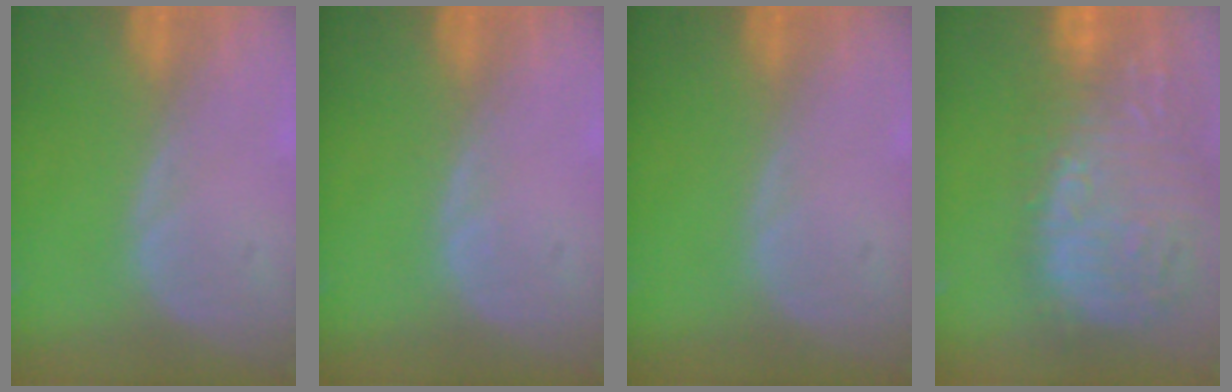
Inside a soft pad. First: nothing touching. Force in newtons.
{"total": 0.5, "press": 0.5, "slide": 0.1}
{"total": 0.0}
{"total": 15.9, "press": 13.1, "slide": 9.0}